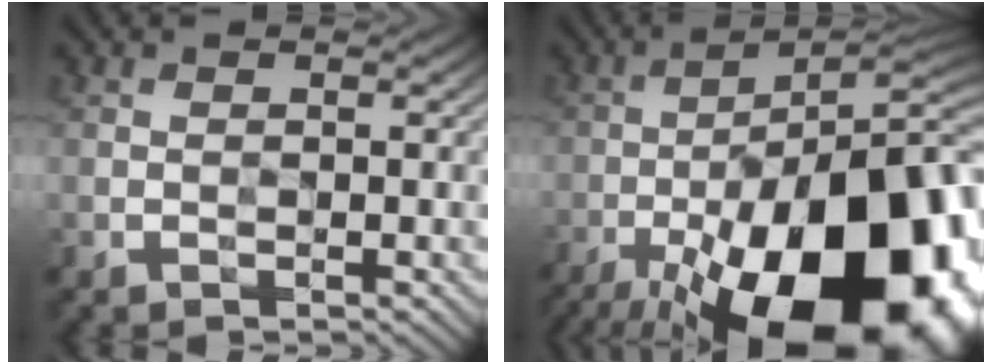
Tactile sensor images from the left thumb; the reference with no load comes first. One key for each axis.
{"total": 23.2, "fx": -12.8, "fy": 8.9, "fz": 17.2, "tx": -0.233, "ty": -0.035, "tz": -0.180}